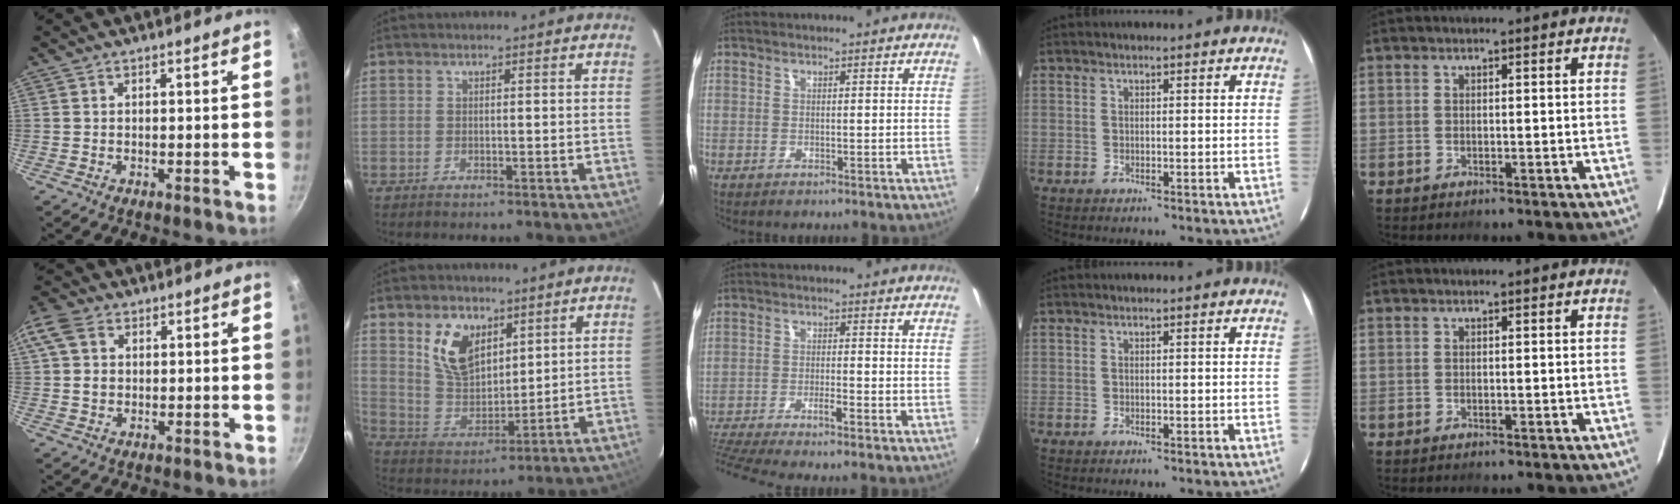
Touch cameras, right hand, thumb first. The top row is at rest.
{"thumb": {"total": 8.0, "force": [2.0, 6.2, 4.6], "torque": [-0.090, 0.006, 0.026]}, "index": {"total": 11.0, "force": [5.5, 6.8, 6.7], "torque": [-0.128, 0.012, 0.117]}, "middle": {"total": 8.2, "force": [-6.7, -0.7, 4.7], "torque": [-0.105, -0.027, -0.118]}}